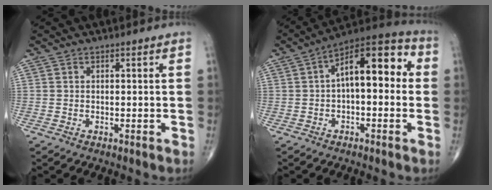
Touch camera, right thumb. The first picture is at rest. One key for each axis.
{"total": 14.4, "fx": 1.5, "fy": 6.8, "fz": 12.6, "tx": -0.162, "ty": 0.044, "tz": 0.013}